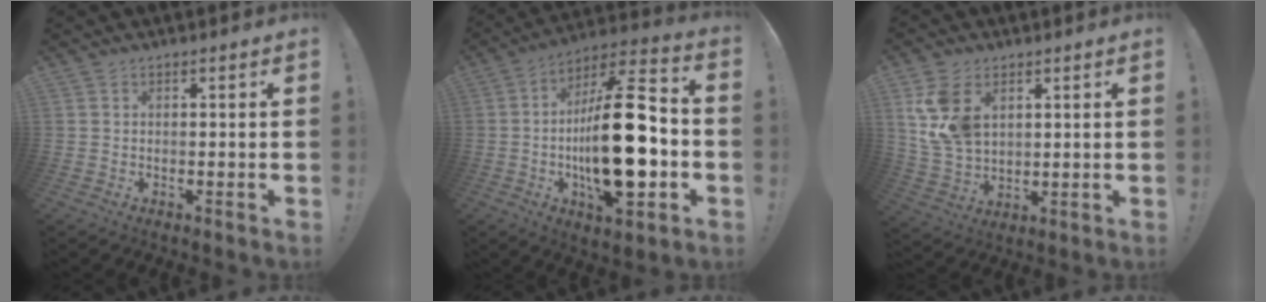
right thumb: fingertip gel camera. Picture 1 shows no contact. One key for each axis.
{"total": 26.2, "fx": -3.8, "fy": 9.6, "fz": 24.1, "tx": -0.415, "ty": 0.021, "tz": -0.060}
{"total": 12.0, "fx": 4.8, "fy": 8.1, "fz": 7.4, "tx": -0.135, "ty": -0.018, "tz": 0.095}